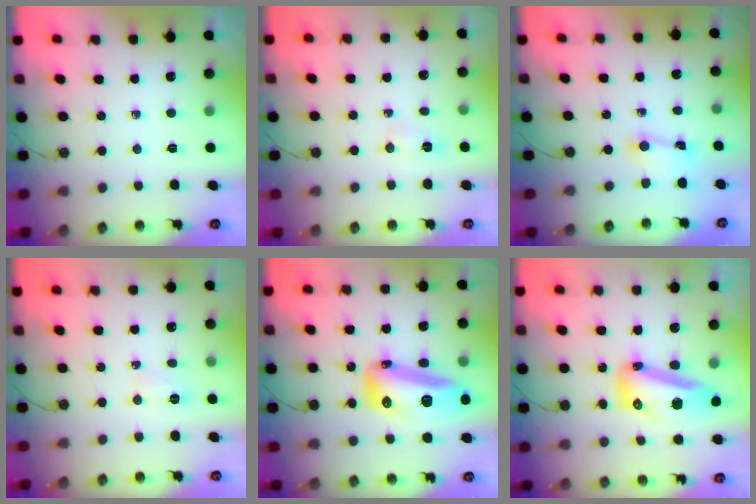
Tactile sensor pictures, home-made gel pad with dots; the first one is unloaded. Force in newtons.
{"total": 2.8, "press": 2.8, "slide": 0.2}
{"total": 2.1, "press": 2.0, "slide": 0.6}
{"total": 3.4, "press": 3.3, "slide": 0.6}
{"total": 22.1, "press": 19.5, "slide": 10.5}
{"total": 15.3, "press": 15.2, "slide": 1.9}